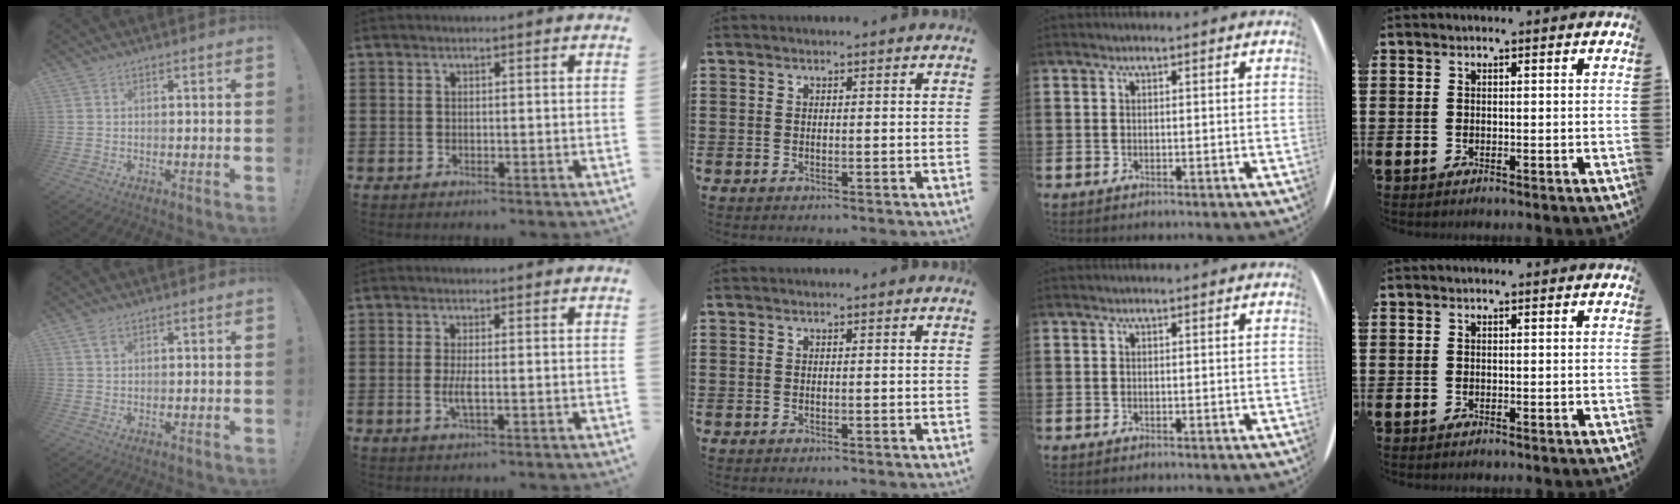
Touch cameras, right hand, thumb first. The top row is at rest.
{"thumb": {"total": 1.8, "force": [1.1, 0.9, 1.1], "torque": [-0.021, -0.001, 0.021]}, "index": {"total": 2.8, "force": [-0.5, 0.5, 2.7], "torque": [-0.056, -0.006, -0.011]}}